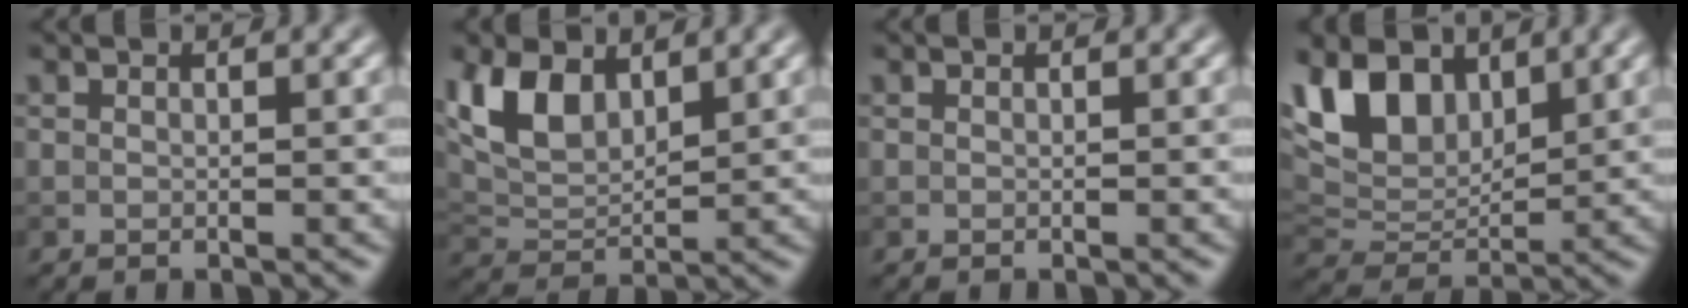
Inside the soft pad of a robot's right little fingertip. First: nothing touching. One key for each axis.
{"total": 6.2, "fx": 3.2, "fy": 3.4, "fz": 4.1, "tx": -0.085, "ty": 0.001, "tz": 0.059}
{"total": 0.0}
{"total": 8.4, "fx": 4.2, "fy": 5.0, "fz": 5.2, "tx": -0.117, "ty": 0.002, "tz": 0.076}